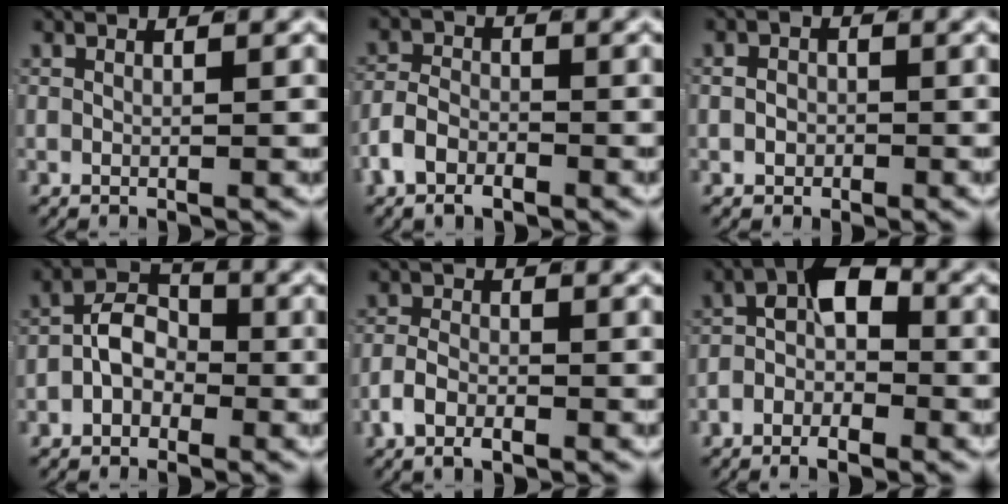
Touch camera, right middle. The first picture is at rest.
{"total": 3.2, "force": [-2.0, 1.9, 1.7], "torque": [-0.024, 0.003, -0.043]}
{"total": 1.5, "force": [-0.7, 1.2, 0.3], "torque": [0.006, 0.001, -0.015]}
{"total": 3.7, "force": [-1.2, 2.7, 2.2], "torque": [-0.024, 0.000, -0.029]}
{"total": 2.4, "force": [-1.4, 1.2, 1.5], "torque": [-0.026, 0.000, -0.032]}
{"total": 5.2, "force": [-1.6, 2.8, 4.1], "torque": [-0.060, 0.001, -0.036]}